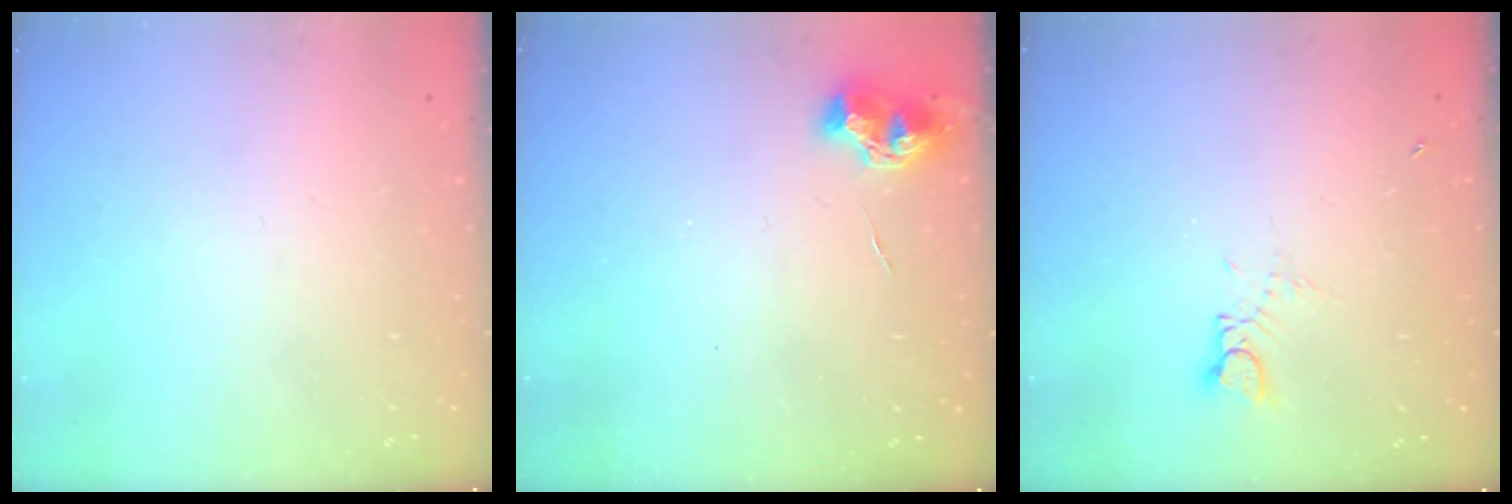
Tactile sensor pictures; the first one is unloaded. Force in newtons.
{"total": 8.0, "press": 7.9, "slide": 0.7}
{"total": 2.7, "press": 2.7, "slide": 0.2}